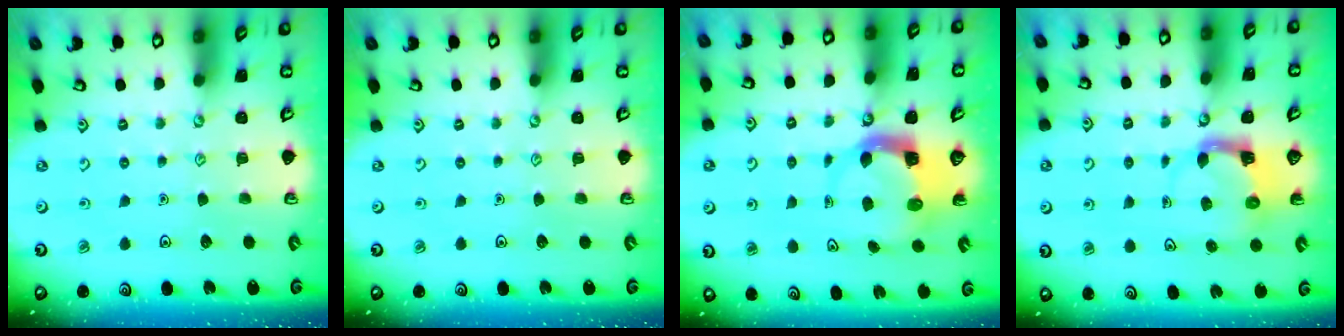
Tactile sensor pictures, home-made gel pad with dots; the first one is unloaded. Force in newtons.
{"total": 0.0}
{"total": 4.0, "press": 3.9, "slide": 0.6}
{"total": 3.9, "press": 3.8, "slide": 0.7}